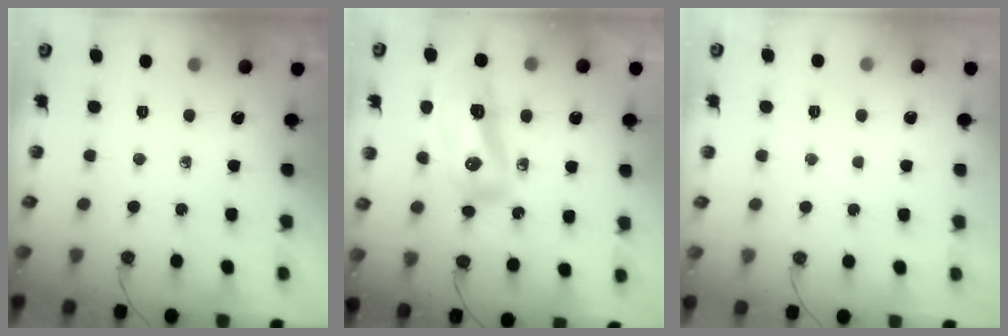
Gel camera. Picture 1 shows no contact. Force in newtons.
{"total": 15.3, "press": 15.2, "slide": 1.8}
{"total": 1.2, "press": 1.2, "slide": 0.0}